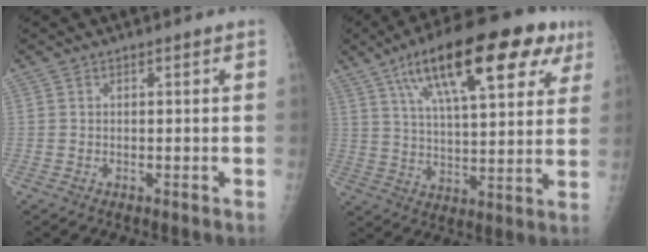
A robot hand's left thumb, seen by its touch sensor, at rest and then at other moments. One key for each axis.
{"total": 23.8, "fx": 12.1, "fy": 8.5, "fz": 18.6, "tx": -0.260, "ty": -0.004, "tz": 0.186}